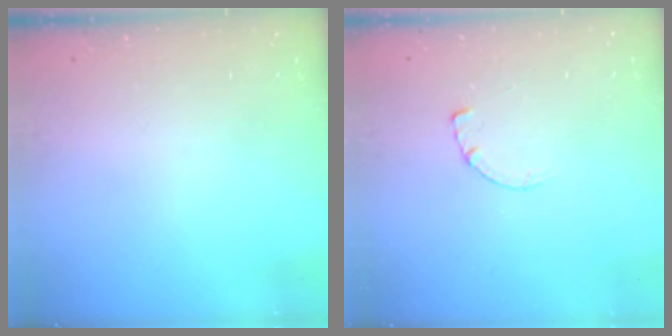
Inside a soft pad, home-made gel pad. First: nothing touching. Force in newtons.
{"total": 0.7, "press": 0.6, "slide": 0.2}